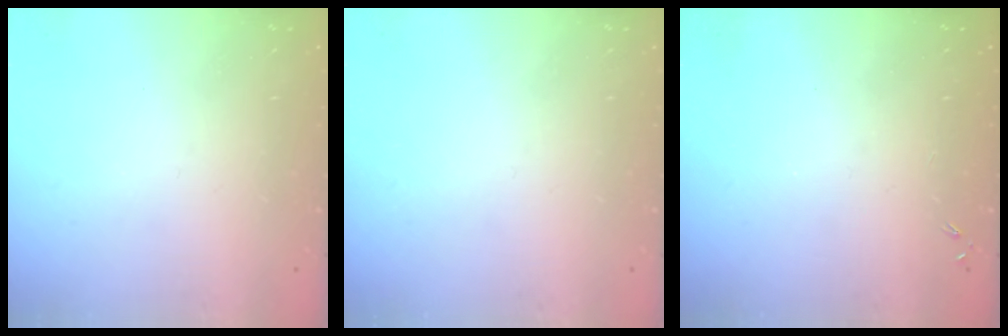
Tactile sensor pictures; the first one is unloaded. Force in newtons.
{"total": 0.0}
{"total": 0.0}